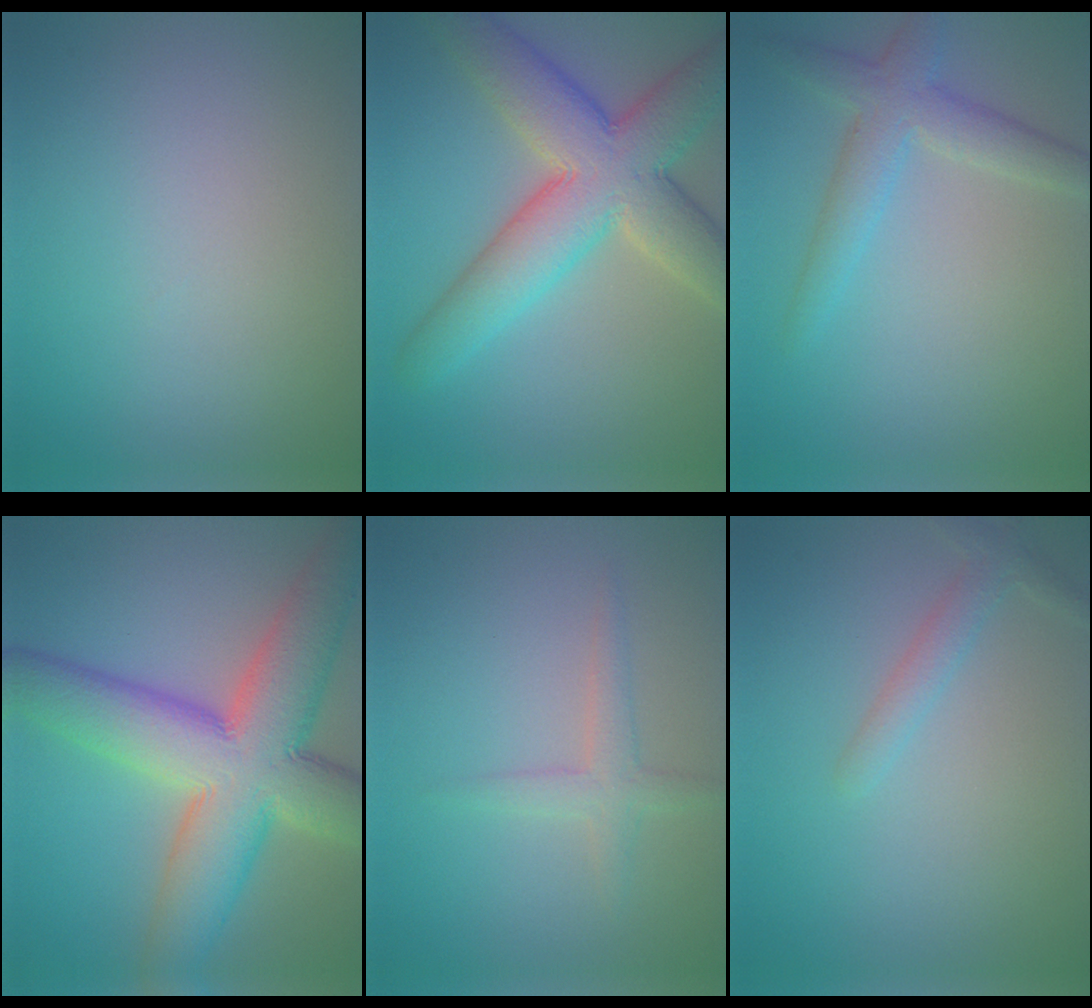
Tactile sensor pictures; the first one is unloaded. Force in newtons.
{"total": 9.9, "press": 9.8, "slide": 0.6}
{"total": 3.6, "press": 3.6, "slide": 0.2}
{"total": 12.7, "press": 12.6, "slide": 0.4}
{"total": 1.9, "press": 1.9, "slide": 0.2}
{"total": 1.7, "press": 1.7, "slide": 0.1}